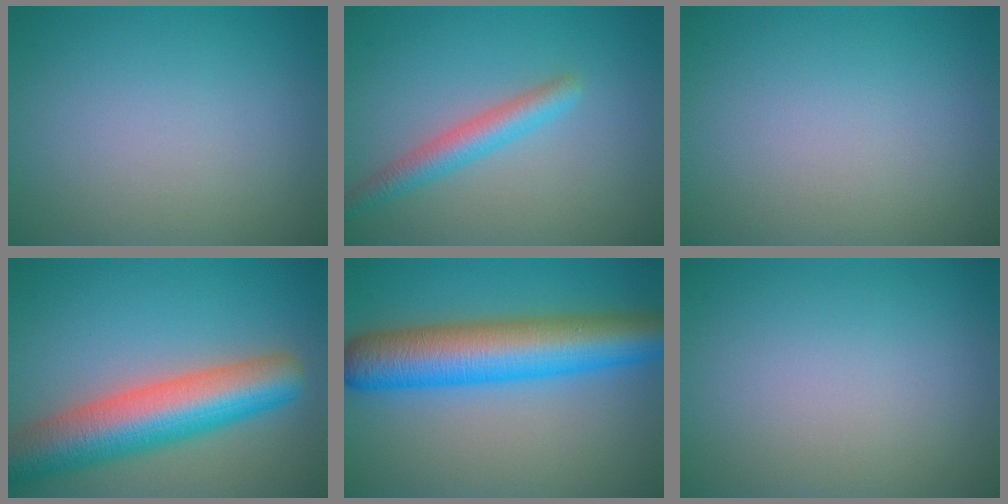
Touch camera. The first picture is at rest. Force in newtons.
{"total": 3.0, "press": 3.0, "slide": 0.0}
{"total": 0.0}
{"total": 9.6, "press": 9.6, "slide": 0.3}
{"total": 10.0, "press": 10.0, "slide": 0.2}
{"total": 0.0}